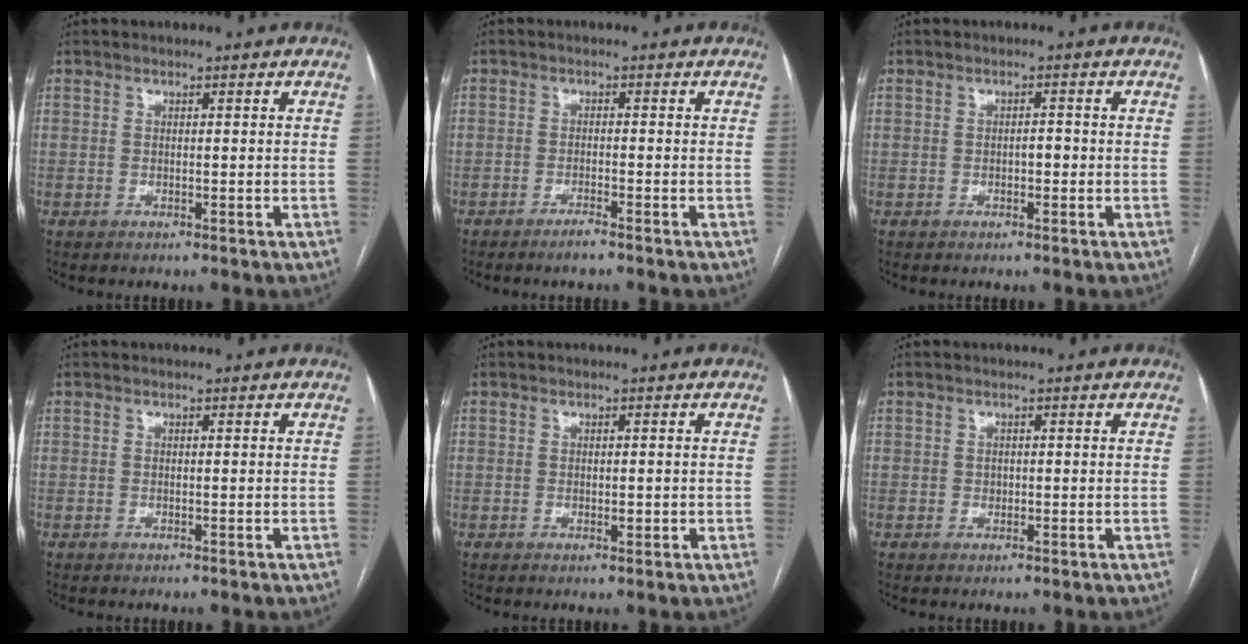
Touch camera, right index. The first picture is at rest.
{"total": 1.7, "force": [-1.4, 0.0, 1.0], "torque": [-0.020, -0.002, -0.026]}
{"total": 1.3, "force": [-0.4, 0.6, 1.1], "torque": [-0.013, 0.004, -0.007]}
{"total": 0.0}
{"total": 1.2, "force": [-0.1, 0.6, 1.1], "torque": [-0.013, -0.001, 0.001]}
{"total": 0.7, "force": [0.0, 0.6, 0.4], "torque": [-0.005, 0.001, 0.001]}